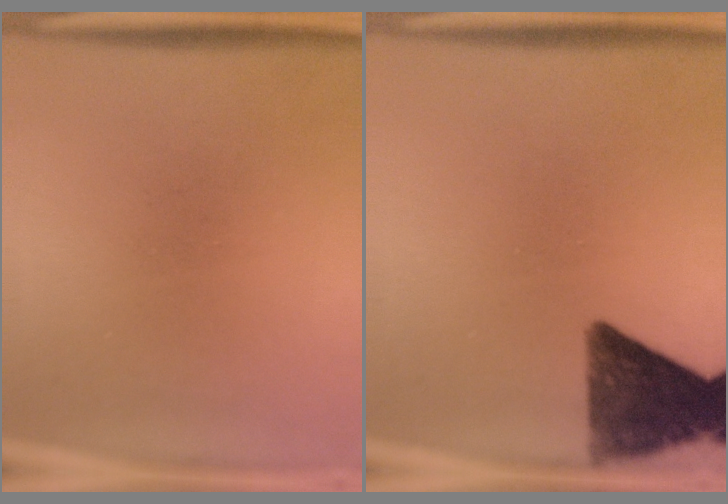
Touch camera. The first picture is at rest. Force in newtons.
{"total": 11.4}